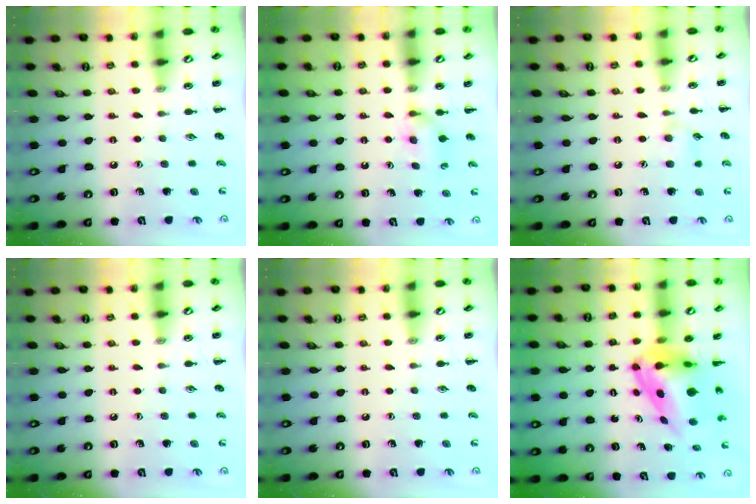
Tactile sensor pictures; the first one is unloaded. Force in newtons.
{"total": 6.3, "press": 6.1, "slide": 1.5}
{"total": 5.8, "press": 5.4, "slide": 2.1}
{"total": 0.0}
{"total": 0.0}
{"total": 7.5, "press": 7.1, "slide": 2.4}